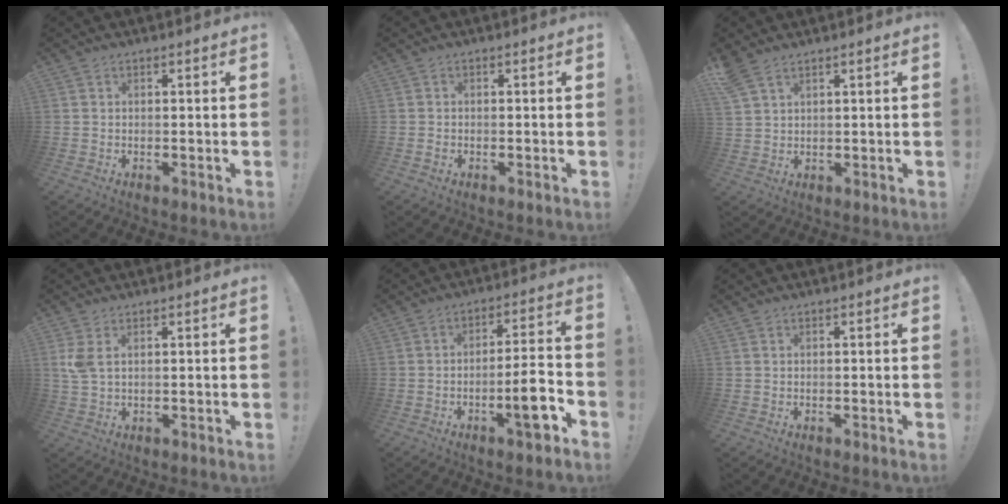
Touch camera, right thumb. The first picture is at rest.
{"total": 0.7, "force": [-0.5, 0.4, 0.3], "torque": [-0.006, 0.003, -0.009]}
{"total": 4.8, "force": [3.6, 1.8, 2.5], "torque": [-0.056, -0.013, 0.073]}
{"total": 4.1, "force": [1.3, 1.8, 3.5], "torque": [-0.068, -0.003, 0.023]}
{"total": 11.2, "force": [-5.0, 2.3, 9.7], "torque": [-0.138, 0.020, -0.080]}
{"total": 0.0}